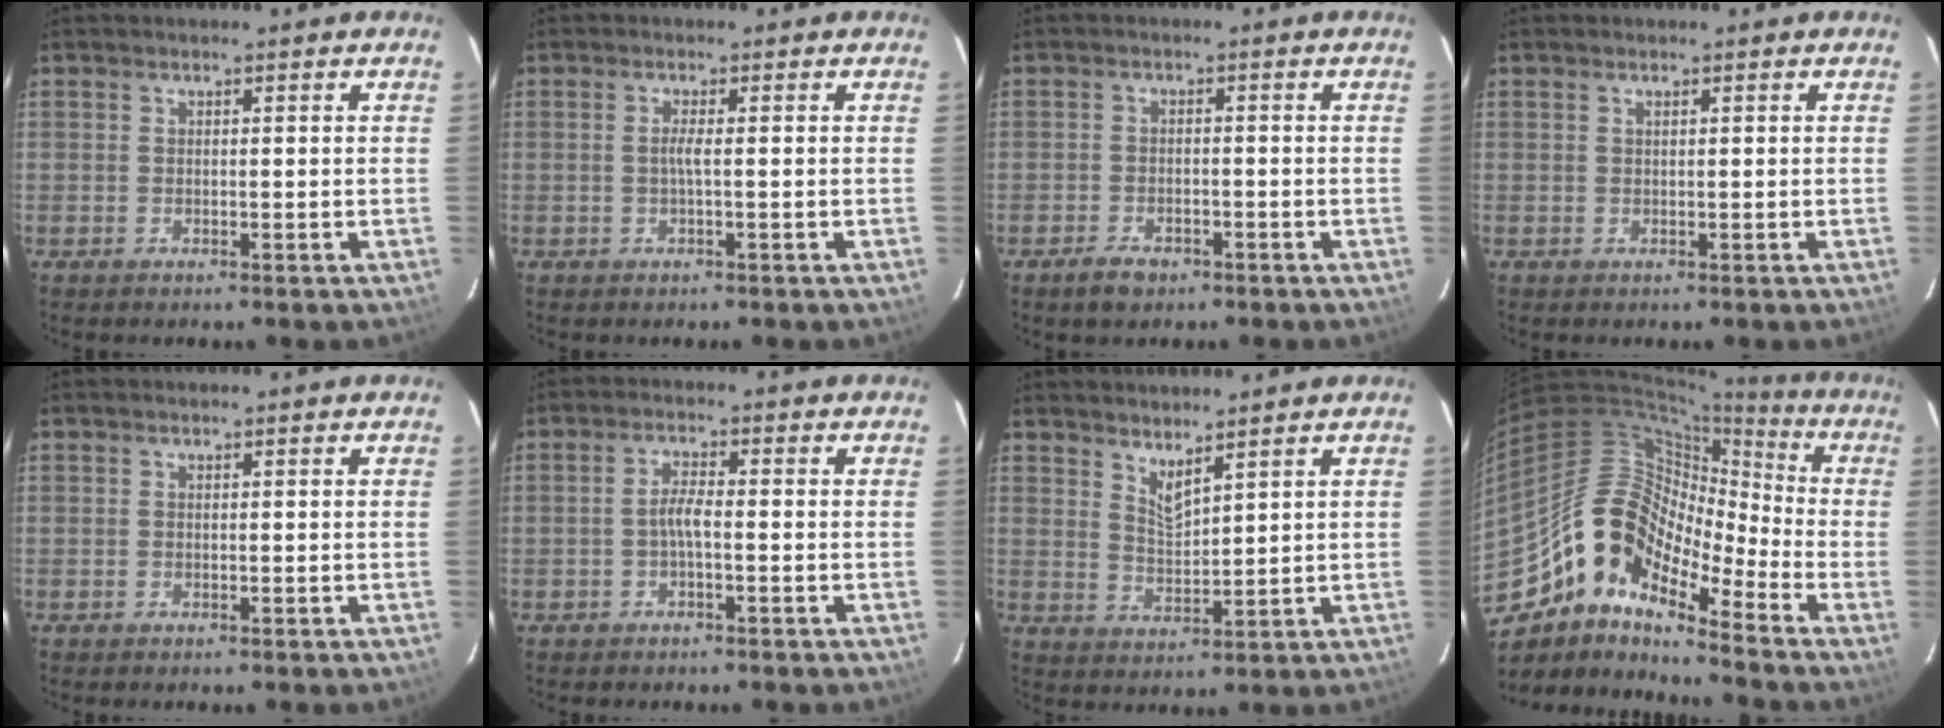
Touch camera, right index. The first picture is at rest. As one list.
[{"total": 1.4, "force": [-0.2, -0.3, 1.3], "torque": [-0.025, -0.001, -0.006]}, {"total": 3.9, "force": [-2.7, 2.1, 1.9], "torque": [-0.046, 0.001, -0.041]}, {"total": 0.0}, {"total": 0.0}, {"total": 2.6, "force": [-1.0, 0.5, 2.4], "torque": [-0.051, 0.007, -0.019]}, {"total": 4.1, "force": [3.4, 0.6, 2.1], "torque": [-0.038, -0.010, 0.060]}, {"total": 15.2, "force": [-10.1, 6.5, 9.4], "torque": [-0.150, 0.007, -0.207]}]